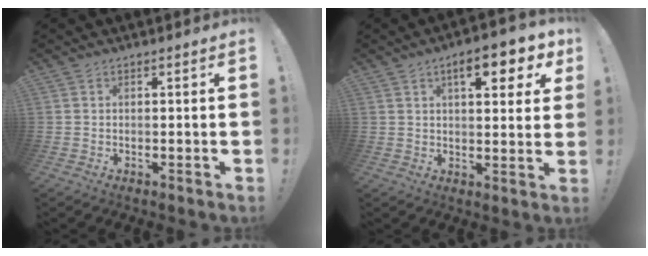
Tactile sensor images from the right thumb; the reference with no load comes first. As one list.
[{"total": 10.1, "force": [4.6, 3.5, 8.3], "torque": [-0.107, -0.016, 0.070]}]